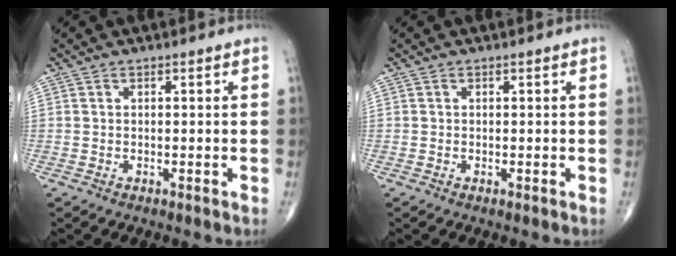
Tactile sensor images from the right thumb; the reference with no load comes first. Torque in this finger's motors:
{"motor_torque": [-0.60, 0.18, 0.06, 0.27, 0.03]}